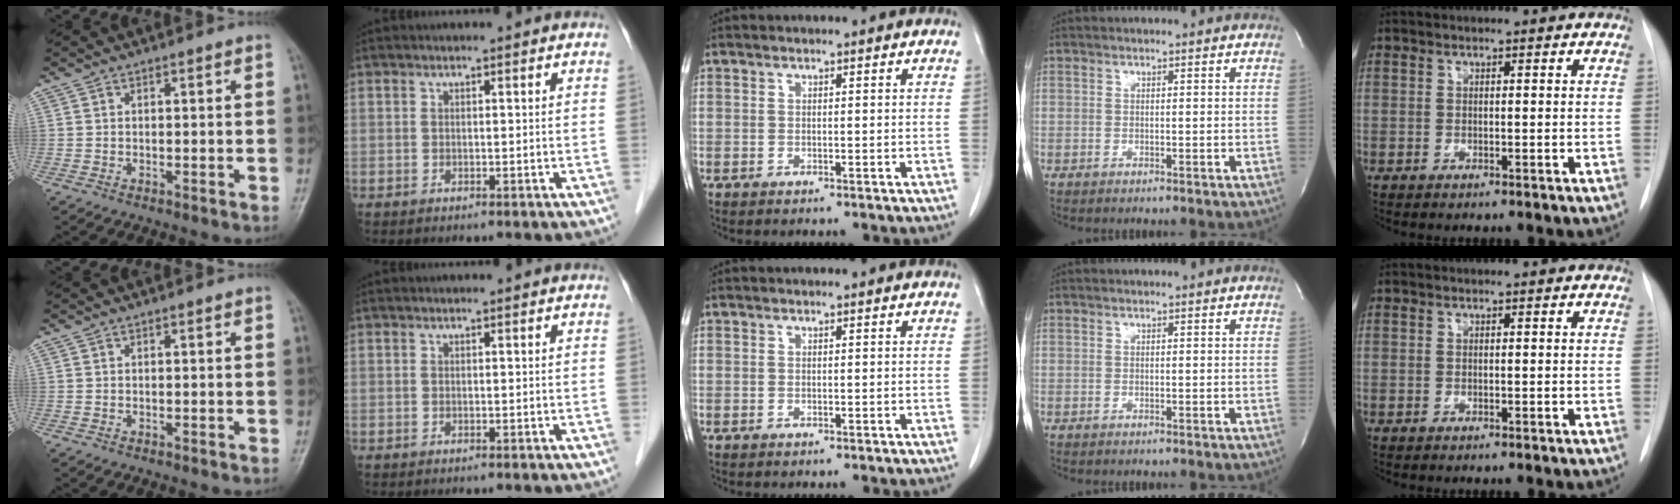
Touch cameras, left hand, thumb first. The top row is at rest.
{}